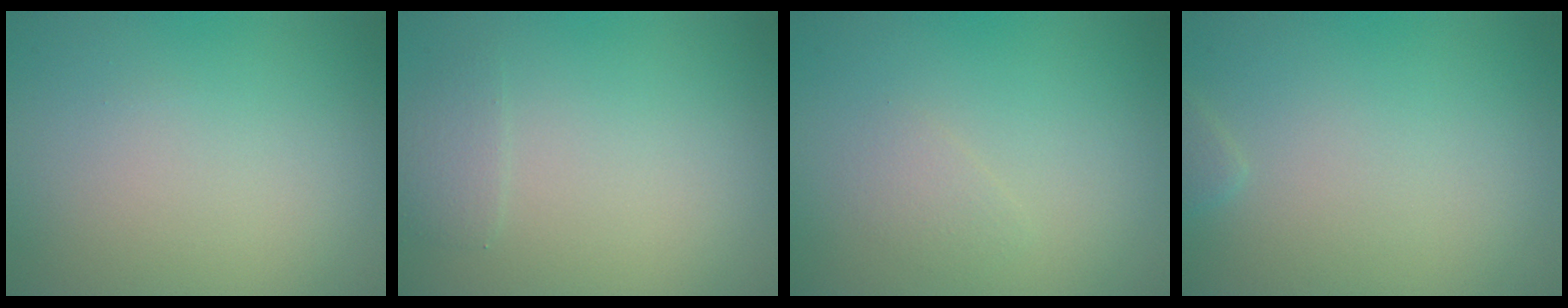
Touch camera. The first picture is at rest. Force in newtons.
{"total": 1.1, "press": 1.1, "slide": 0.2}
{"total": 0.9, "press": 0.9, "slide": 0.0}
{"total": 0.7, "press": 0.7, "slide": 0.0}